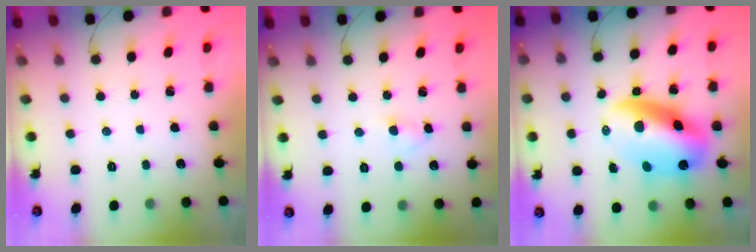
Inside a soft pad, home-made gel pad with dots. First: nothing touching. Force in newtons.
{"total": 2.4, "press": 2.3, "slide": 0.9}
{"total": 14.0, "press": 13.6, "slide": 3.5}